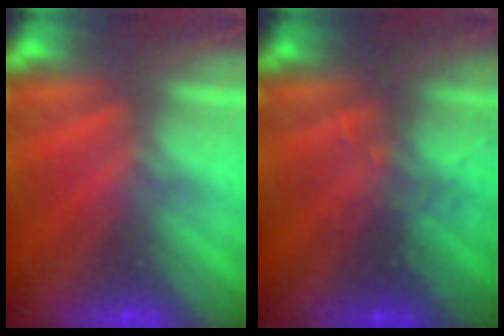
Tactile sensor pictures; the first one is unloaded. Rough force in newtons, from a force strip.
{"total": 2.9}